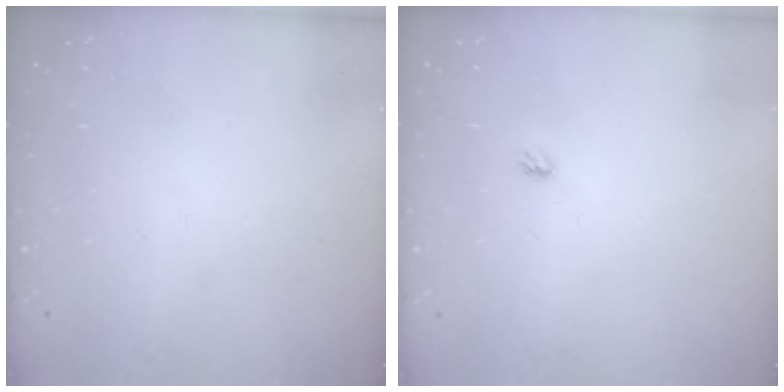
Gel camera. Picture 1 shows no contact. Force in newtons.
{"total": 2.9, "press": 2.9, "slide": 0.5}